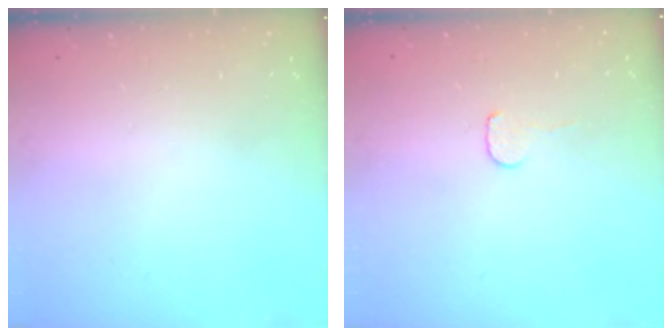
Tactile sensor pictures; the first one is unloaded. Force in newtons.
{"total": 4.1, "press": 4.1, "slide": 0.4}